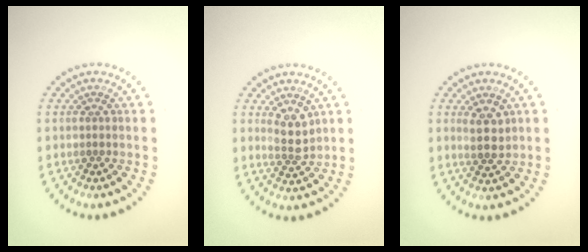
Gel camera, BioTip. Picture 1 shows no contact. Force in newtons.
{"total": 2.4, "press": 2.1, "slide": 1.0}
{"total": 2.1, "press": 2.0, "slide": 0.7}